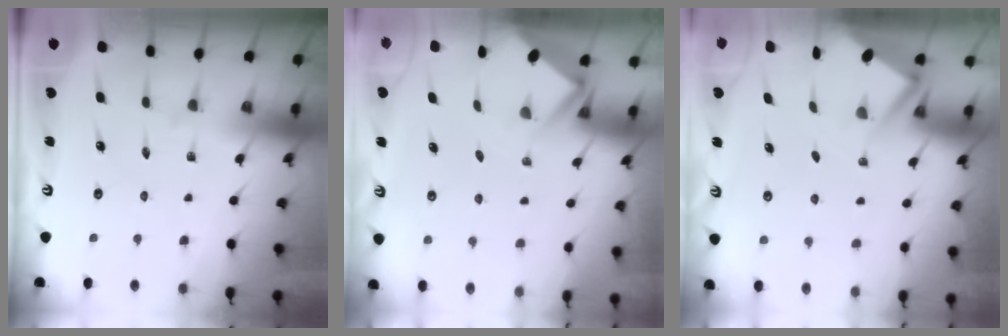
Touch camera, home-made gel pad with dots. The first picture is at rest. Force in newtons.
{"total": 2.8, "press": 2.8, "slide": 0.2}
{"total": 3.0, "press": 3.0, "slide": 0.4}